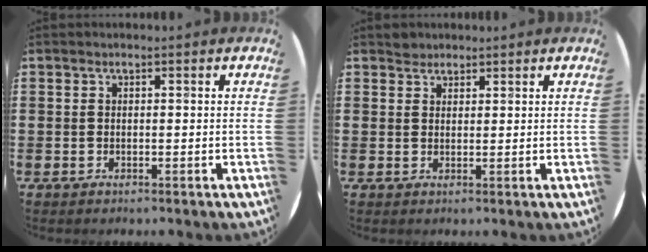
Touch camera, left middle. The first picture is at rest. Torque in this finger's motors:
{"motor_torque": [-0.10, 0.12, -0.06, -0.01]}